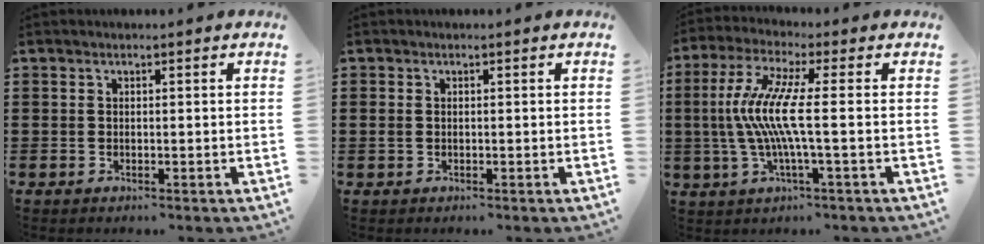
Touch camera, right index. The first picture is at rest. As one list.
[{"total": 1.0, "force": [0.0, 0.7, 0.6], "torque": [-0.014, 0.005, -0.002]}, {"total": 9.3, "force": [-0.8, 0.4, 9.3], "torque": [-0.208, -0.020, -0.028]}]